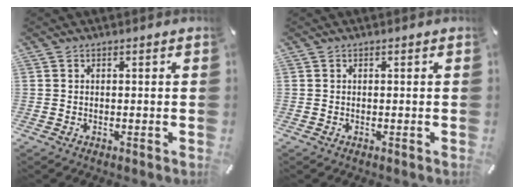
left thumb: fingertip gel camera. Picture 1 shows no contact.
{"total": 0.0}